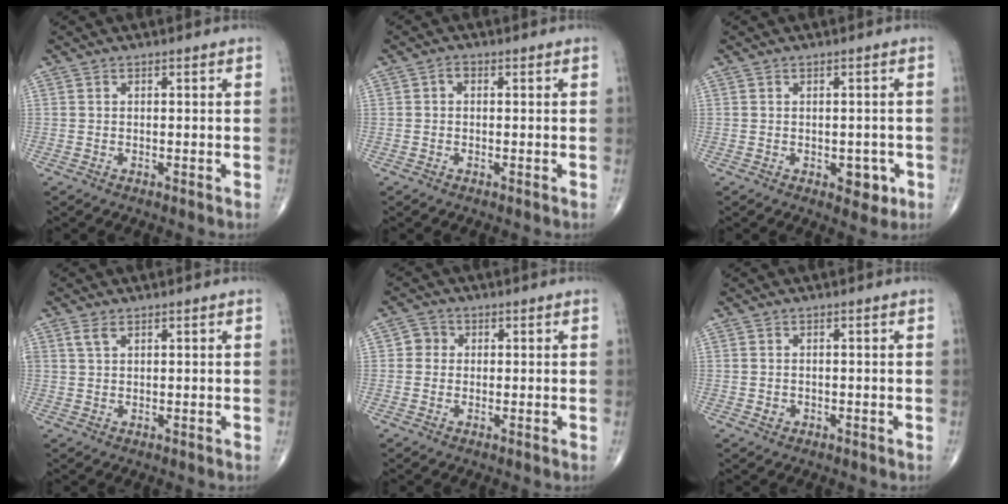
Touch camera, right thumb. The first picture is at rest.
{"total": 1.1, "force": [0.0, 0.7, 0.8], "torque": [-0.005, 0.005, -0.006]}
{"total": 3.8, "force": [-1.3, 2.4, 2.7], "torque": [-0.008, 0.003, -0.011]}
{"total": 1.9, "force": [1.1, 0.9, 1.2], "torque": [-0.028, 0.004, 0.027]}
{"total": 2.7, "force": [0.2, 2.5, 0.8], "torque": [0.004, 0.006, -0.002]}
{"total": 1.1, "force": [-0.3, 0.9, 0.4], "torque": [-0.005, 0.004, -0.002]}